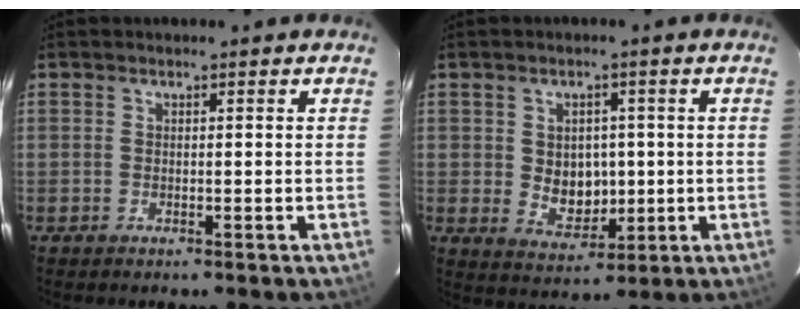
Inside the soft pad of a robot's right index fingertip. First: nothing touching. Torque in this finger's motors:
{"motor_torque": [0.17, 0.09, 0.05, 0.04]}